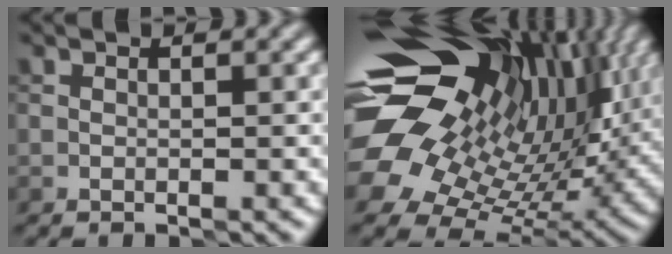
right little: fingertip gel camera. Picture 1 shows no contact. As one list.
[{"total": 17.4, "force": [6.5, 10.4, 12.4], "torque": [-0.229, 0.018, 0.121]}]